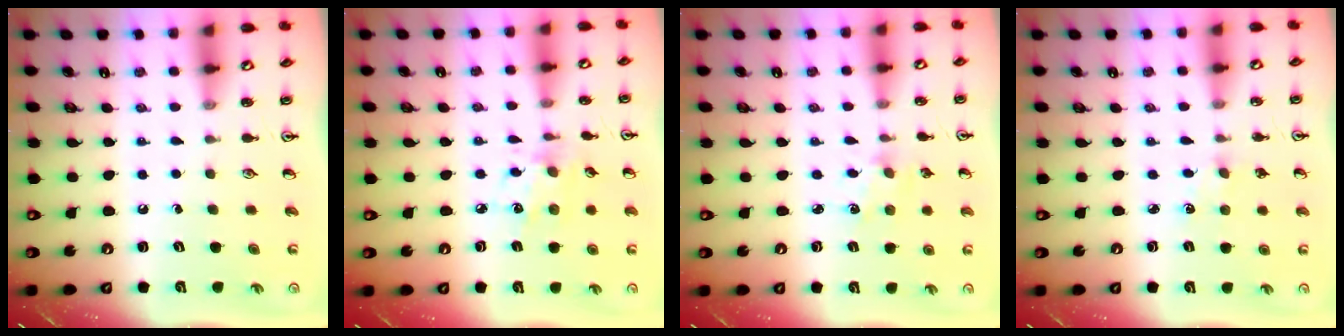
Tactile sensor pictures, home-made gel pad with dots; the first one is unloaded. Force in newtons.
{"total": 6.3, "press": 6.1, "slide": 1.6}
{"total": 1.8, "press": 1.7, "slide": 0.5}
{"total": 3.1, "press": 3.1, "slide": 0.3}